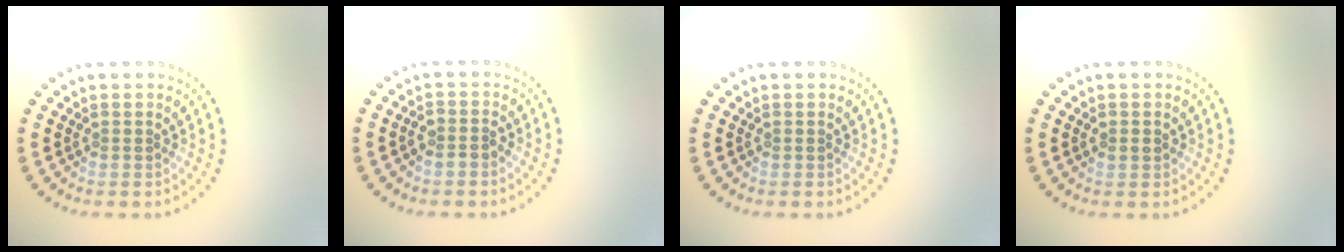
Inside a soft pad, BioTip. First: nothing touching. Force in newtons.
{"total": 1.5, "press": 1.2, "slide": 0.9}
{"total": 0.0}
{"total": 1.2, "press": 1.2, "slide": 0.2}